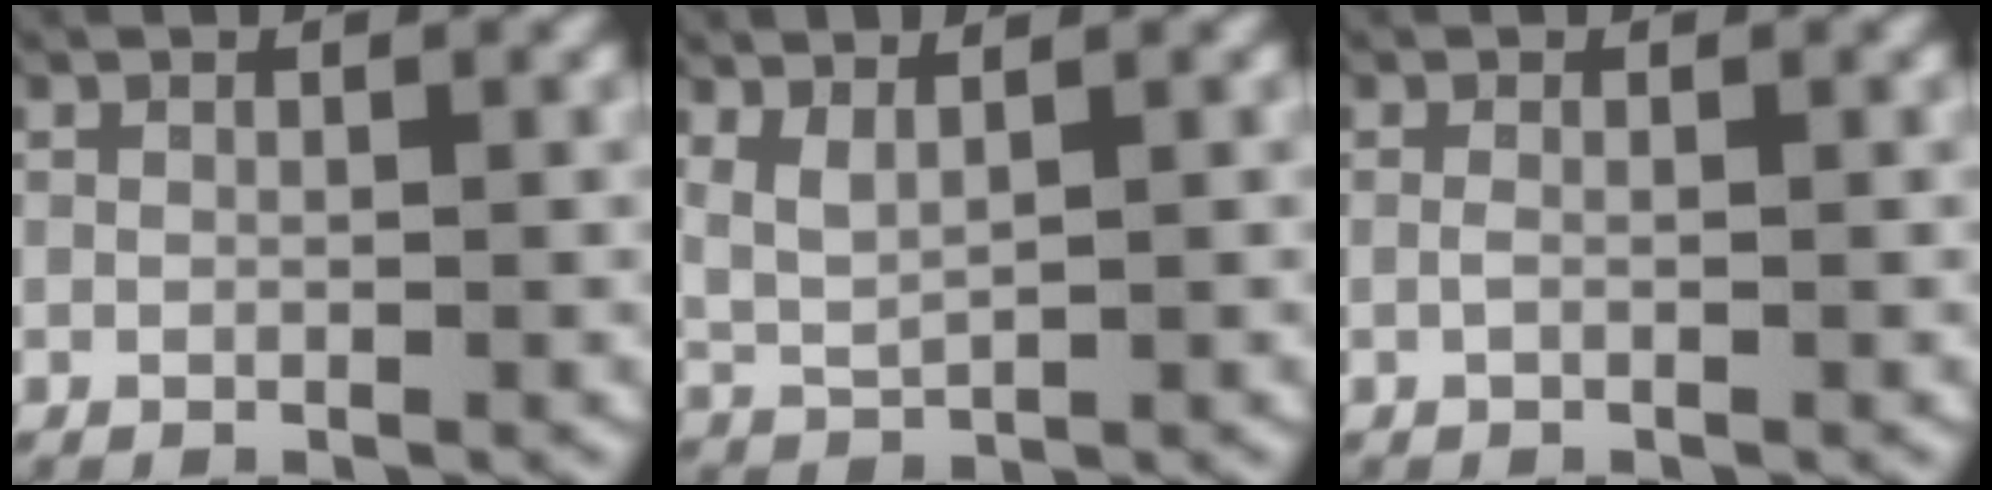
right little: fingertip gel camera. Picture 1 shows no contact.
{"total": 3.1, "force": [1.1, 2.2, 1.8], "torque": [-0.051, -0.004, 0.025]}
{"total": 0.5, "force": [-0.2, 0.0, 0.5], "torque": [-0.015, -0.004, -0.003]}